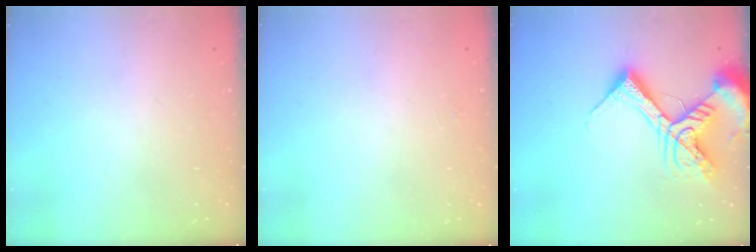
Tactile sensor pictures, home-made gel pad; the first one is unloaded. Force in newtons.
{"total": 2.3, "press": 2.3, "slide": 0.2}
{"total": 16.6, "press": 16.5, "slide": 2.1}